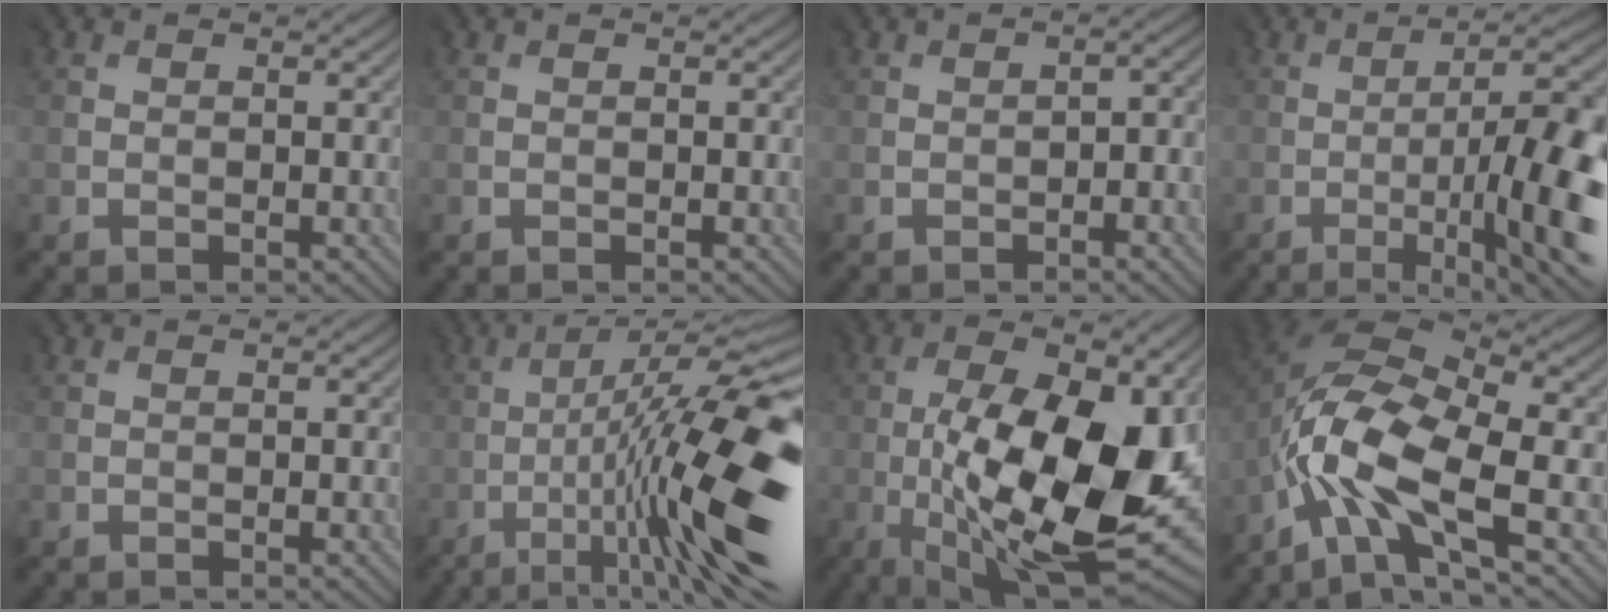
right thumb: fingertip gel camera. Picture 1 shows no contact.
{"total": 0.0}
{"total": 1.6, "force": [-1.3, 0.1, 0.9], "torque": [-0.010, 0.003, -0.018]}
{"total": 14.8, "force": [-5.0, 3.9, 13.4], "torque": [-0.179, -0.007, -0.060]}
{"total": 0.0}
{"total": 16.4, "force": [-4.5, 3.8, 15.3], "torque": [-0.231, -0.005, -0.063]}
{"total": 18.7, "force": [-2.5, 7.0, 17.2], "torque": [-0.266, -0.009, -0.036]}
{"total": 13.3, "force": [-4.3, 5.9, 11.1], "torque": [-0.239, -0.006, -0.081]}